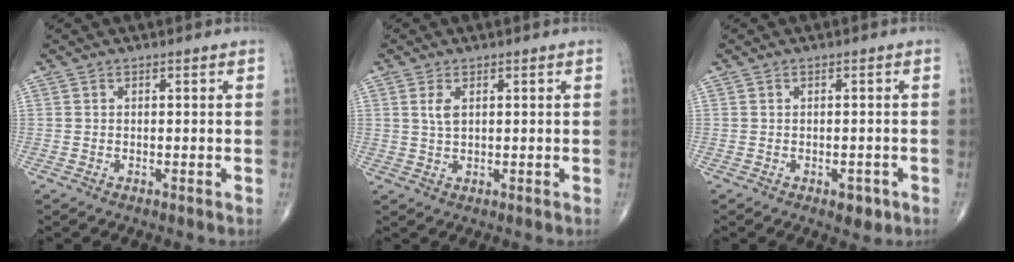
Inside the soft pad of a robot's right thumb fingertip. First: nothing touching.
{"total": 2.5, "force": [0.9, 1.2, 2.0], "torque": [-0.040, 0.000, 0.021]}
{"total": 2.6, "force": [-1.2, 1.5, 1.7], "torque": [-0.010, 0.004, -0.011]}